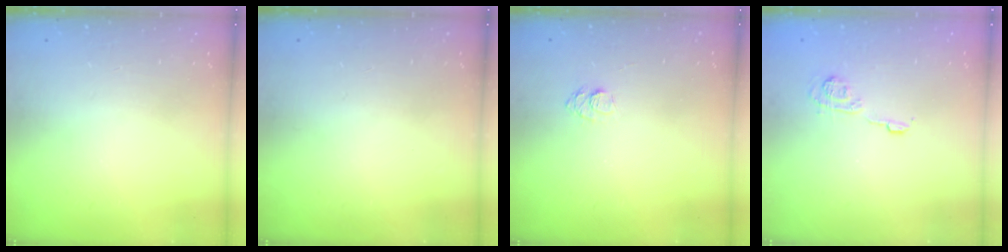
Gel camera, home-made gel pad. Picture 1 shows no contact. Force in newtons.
{"total": 0.0}
{"total": 5.0, "press": 5.0, "slide": 0.5}
{"total": 7.8, "press": 7.8, "slide": 0.6}